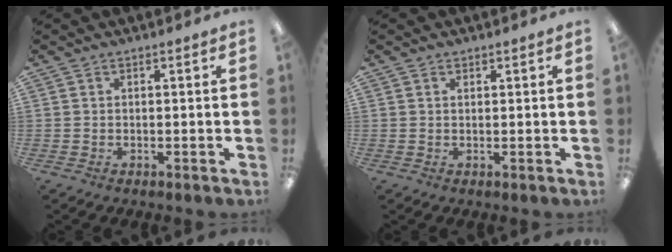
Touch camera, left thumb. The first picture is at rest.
{"total": 0.6, "force": [0.5, 0.3, 0.2], "torque": [0.003, -0.002, 0.007]}